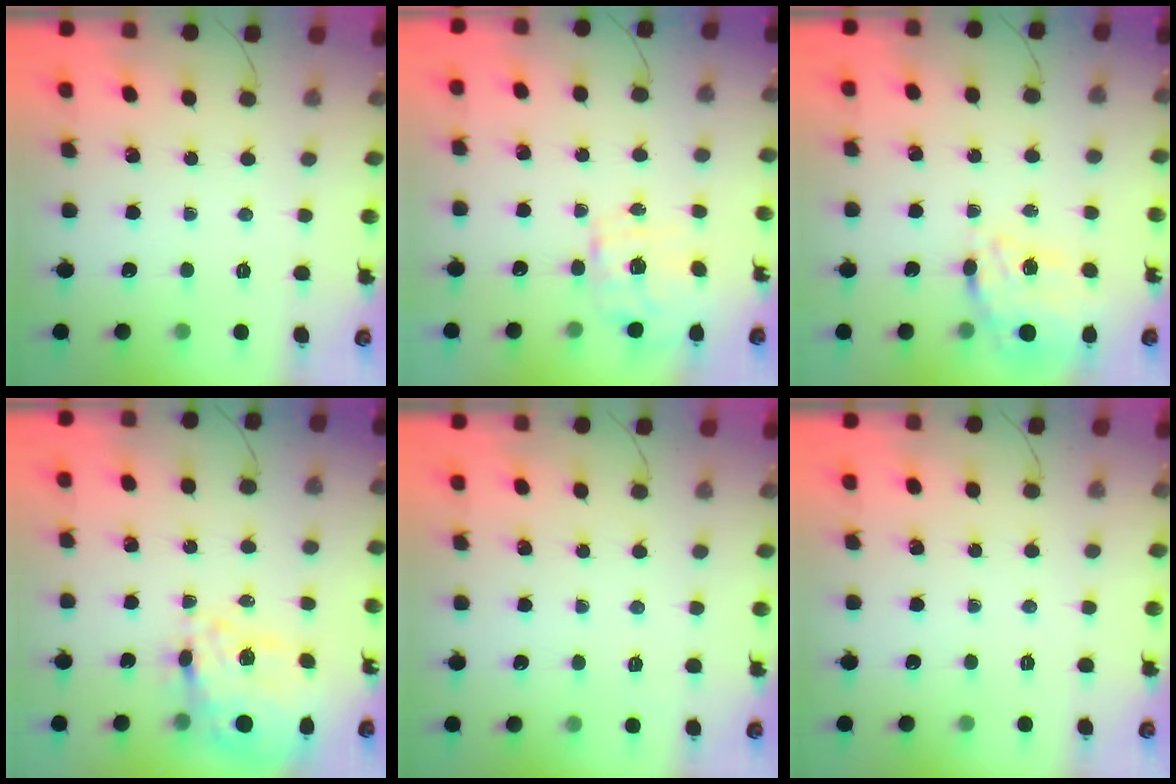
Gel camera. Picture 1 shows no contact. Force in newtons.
{"total": 2.2, "press": 2.2, "slide": 0.4}
{"total": 10.7, "press": 10.0, "slide": 3.7}
{"total": 14.0, "press": 13.2, "slide": 4.7}
{"total": 4.7, "press": 4.4, "slide": 1.5}
{"total": 0.0}